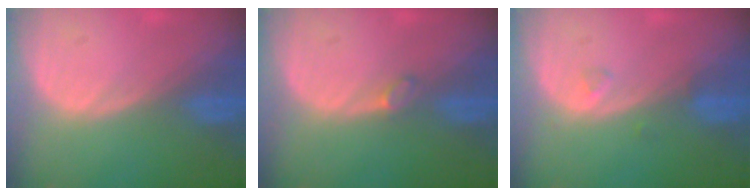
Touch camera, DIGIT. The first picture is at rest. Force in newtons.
{"total": 1.2, "press": 1.1, "slide": 0.2}
{"total": 1.0, "press": 1.0, "slide": 0.2}